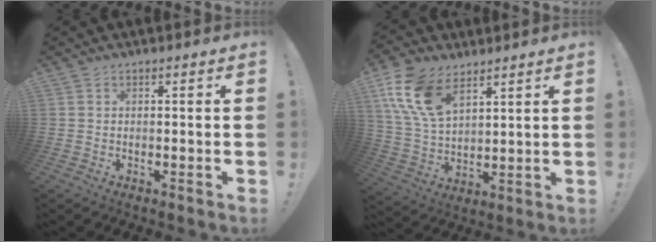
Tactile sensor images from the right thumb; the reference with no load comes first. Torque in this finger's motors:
{"motor_torque": [-0.05, 0.59, 0.76, 0.45, 0.13]}